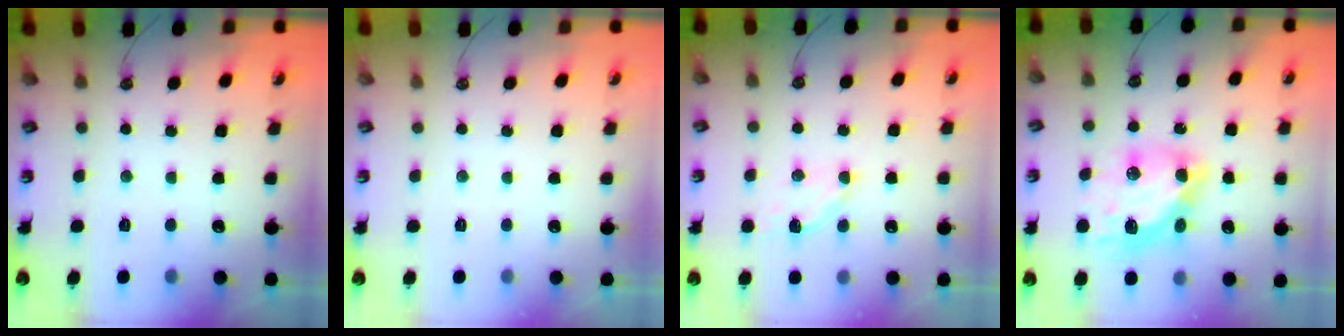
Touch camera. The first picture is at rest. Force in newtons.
{"total": 0.0}
{"total": 5.4, "press": 5.3, "slide": 0.9}
{"total": 12.9, "press": 12.8, "slide": 1.3}